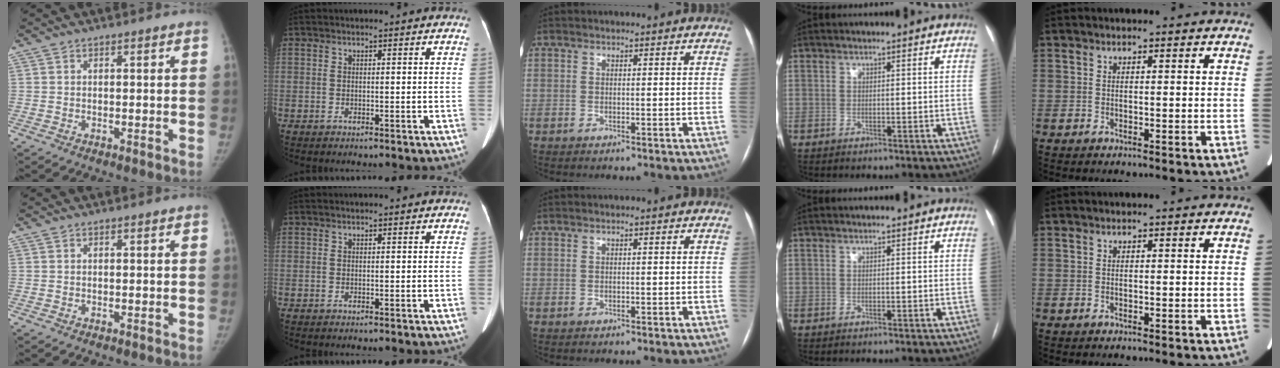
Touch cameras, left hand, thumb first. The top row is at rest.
{}